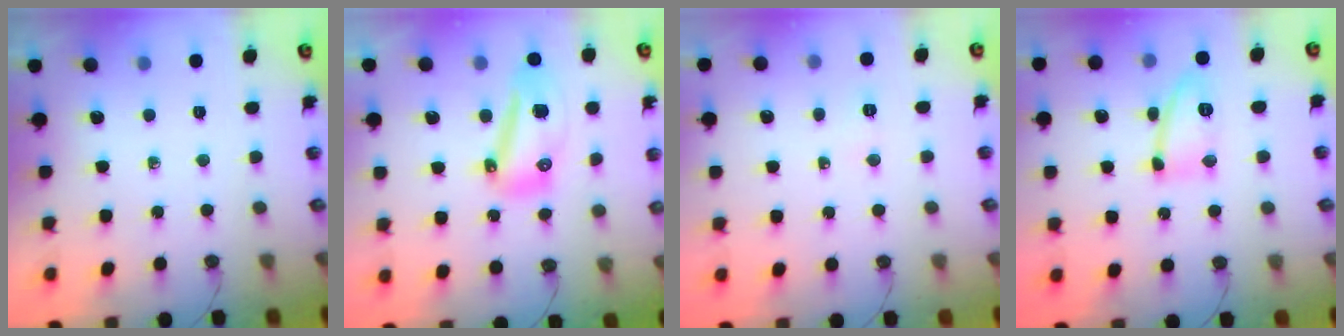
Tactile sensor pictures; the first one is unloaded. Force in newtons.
{"total": 12.2, "press": 12.1, "slide": 1.2}
{"total": 4.4, "press": 4.1, "slide": 1.6}
{"total": 12.5, "press": 12.5, "slide": 1.0}